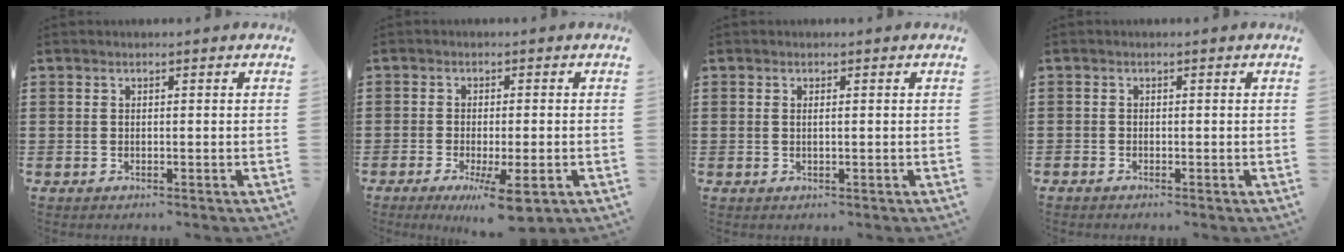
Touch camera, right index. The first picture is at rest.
{"total": 5.4, "force": [-2.7, 0.7, 4.6], "torque": [-0.086, -0.011, -0.046]}
{"total": 0.6, "force": [0.0, 0.0, 0.6], "torque": [-0.012, -0.003, 0.001]}
{"total": 0.6, "force": [-0.6, 0.2, 0.0], "torque": [0.000, 0.001, -0.012]}